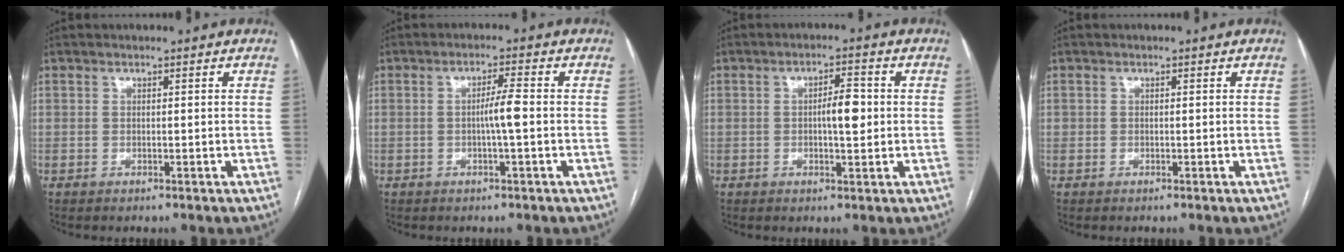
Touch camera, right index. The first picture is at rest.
{"total": 3.5, "force": [-0.4, -0.2, 3.5], "torque": [-0.060, 0.000, -0.008]}
{"total": 4.6, "force": [0.1, 1.2, 4.4], "torque": [-0.070, 0.007, 0.000]}
{"total": 0.0}